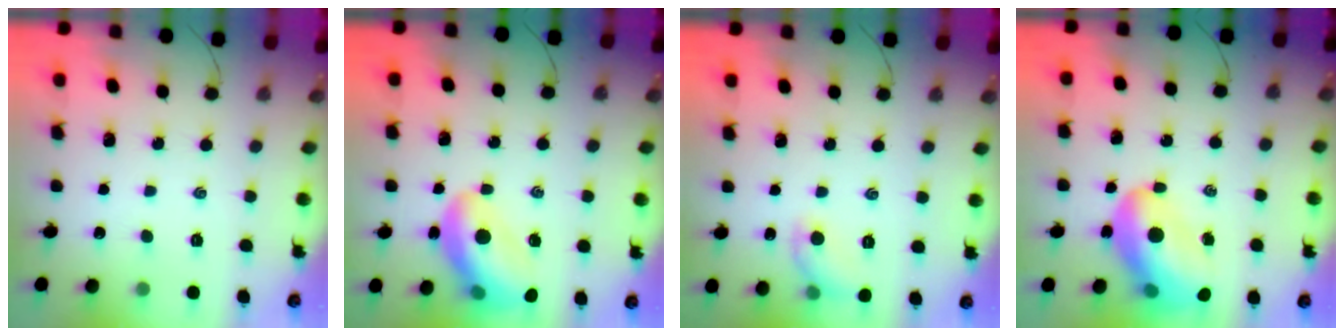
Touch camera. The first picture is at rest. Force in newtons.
{"total": 14.0, "press": 13.5, "slide": 3.8}
{"total": 6.6, "press": 6.5, "slide": 1.2}
{"total": 14.5, "press": 13.8, "slide": 4.3}